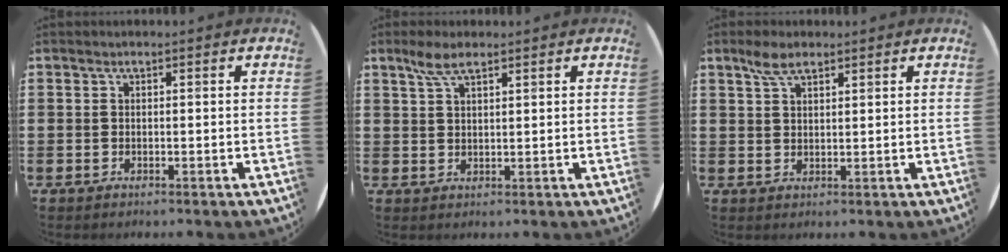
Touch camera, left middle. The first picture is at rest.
{"total": 3.8, "force": [2.6, 1.1, 2.5], "torque": [-0.056, 0.006, 0.047]}
{"total": 3.6, "force": [2.6, 1.5, 2.1], "torque": [-0.038, 0.004, 0.044]}